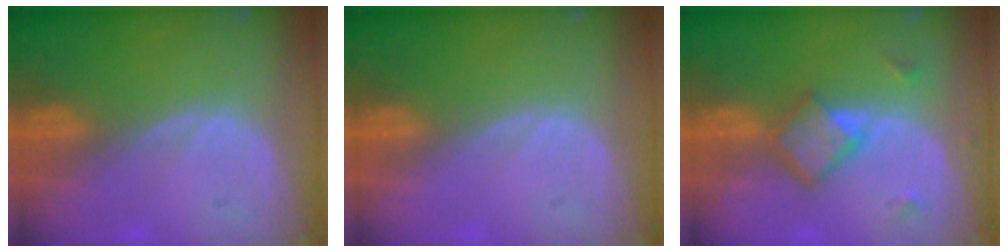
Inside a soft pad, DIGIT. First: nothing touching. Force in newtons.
{"total": 0.0}
{"total": 5.9, "press": 5.2, "slide": 2.8}